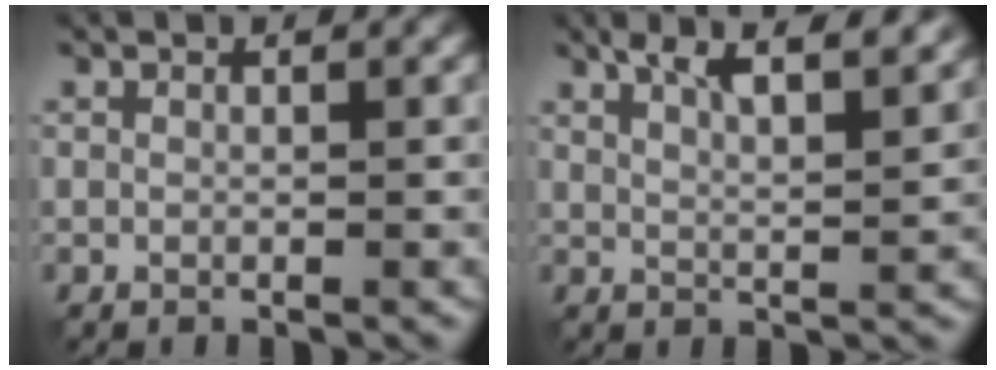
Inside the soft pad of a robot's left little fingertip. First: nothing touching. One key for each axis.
{"total": 7.9, "fx": 5.2, "fy": 2.5, "fz": 5.3, "tx": -0.057, "ty": 0.027, "tz": 0.050}